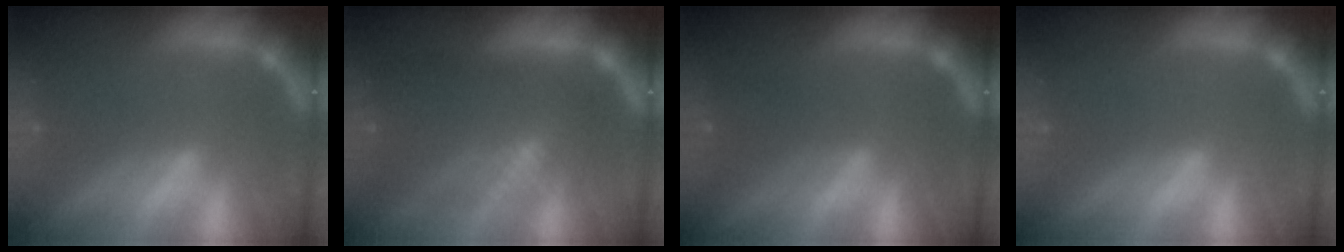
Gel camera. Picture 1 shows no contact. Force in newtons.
{"total": 8.5}
{"total": 2.5}
{"total": 0.0}